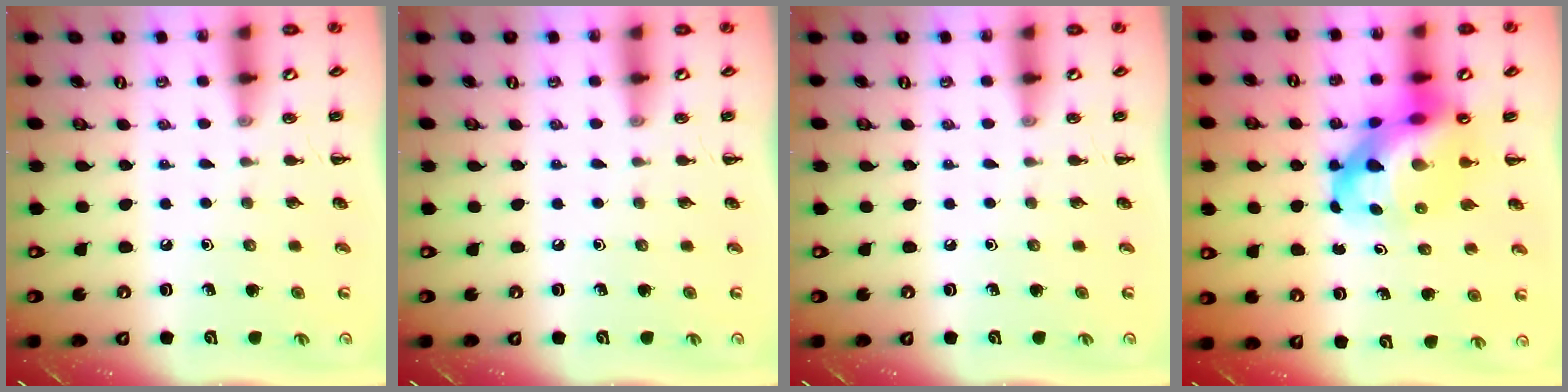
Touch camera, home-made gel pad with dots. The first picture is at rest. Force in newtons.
{"total": 0.0}
{"total": 0.0}
{"total": 15.2, "press": 14.7, "slide": 3.9}